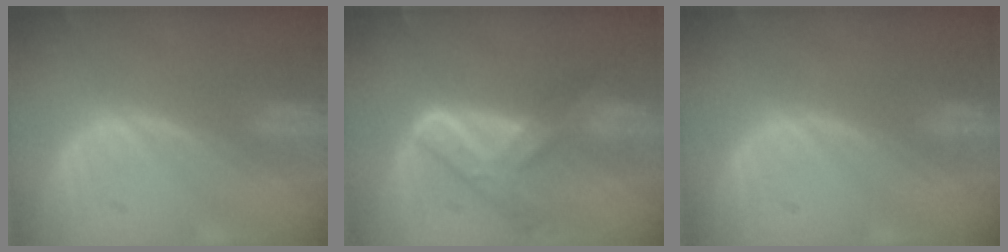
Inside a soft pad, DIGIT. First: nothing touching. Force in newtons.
{"total": 7.6, "press": 6.3, "slide": 4.2}
{"total": 0.0}